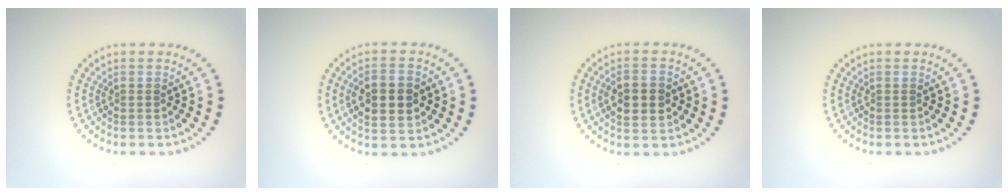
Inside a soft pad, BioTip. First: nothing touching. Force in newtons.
{"total": 4.6, "press": 4.6, "slide": 0.3}
{"total": 4.5, "press": 4.5, "slide": 0.2}
{"total": 0.0}